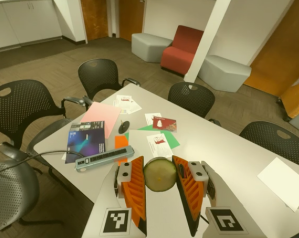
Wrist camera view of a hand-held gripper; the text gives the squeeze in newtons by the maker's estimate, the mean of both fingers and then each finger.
{"total": 12.6, "left": 12.8, "right": 12.5}